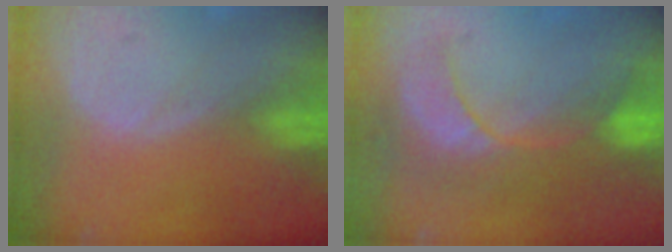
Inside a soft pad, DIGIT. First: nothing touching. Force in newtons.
{"total": 7.8, "press": 7.5, "slide": 1.9}